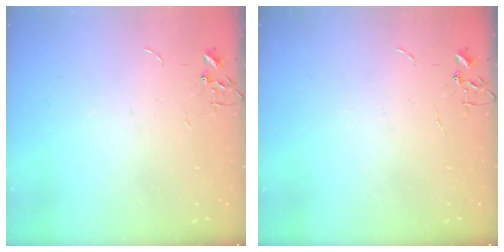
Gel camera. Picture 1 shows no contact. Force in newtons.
{"total": 0.0}